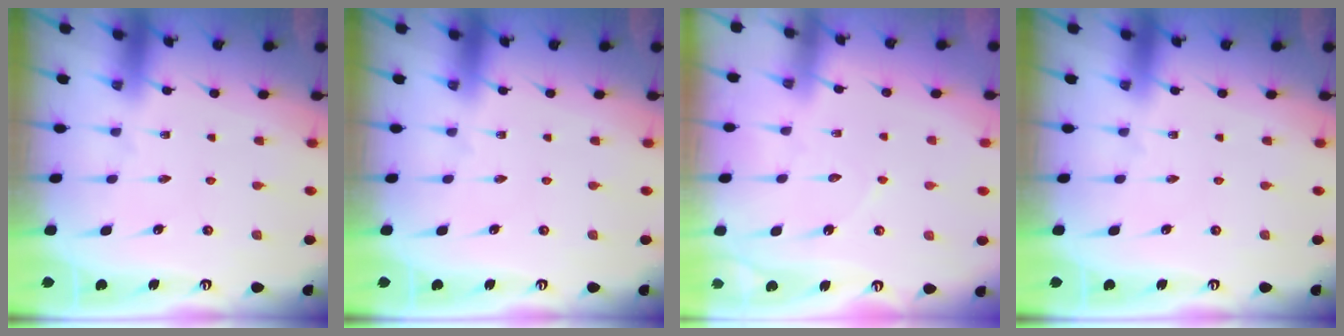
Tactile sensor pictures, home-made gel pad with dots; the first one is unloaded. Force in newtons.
{"total": 0.0}
{"total": 3.4, "press": 3.4, "slide": 0.3}
{"total": 0.0}